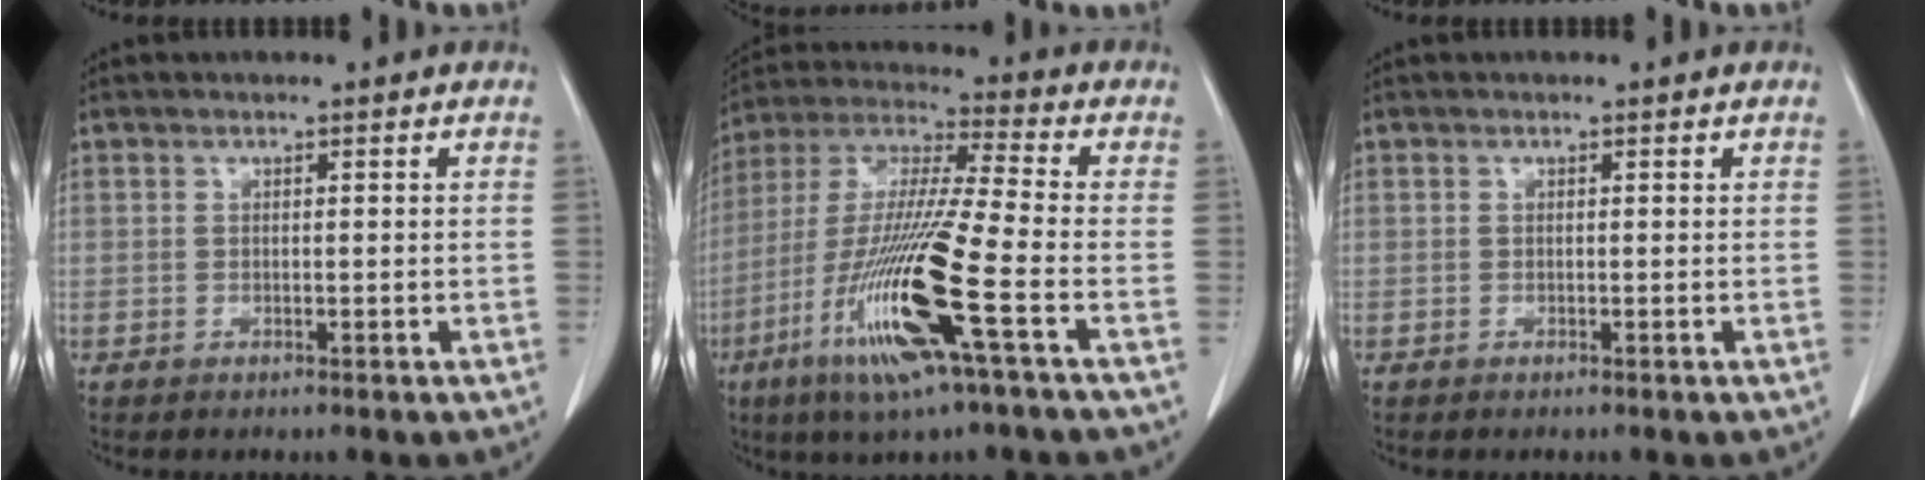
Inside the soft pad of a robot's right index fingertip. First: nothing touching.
{"total": 17.8, "force": [-6.9, -0.1, 16.4], "torque": [-0.349, -0.027, -0.136]}
{"total": 0.0}